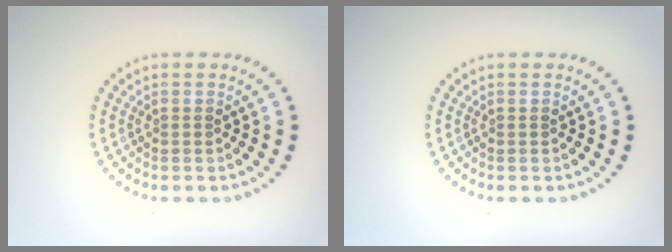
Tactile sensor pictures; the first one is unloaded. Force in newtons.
{"total": 0.0}